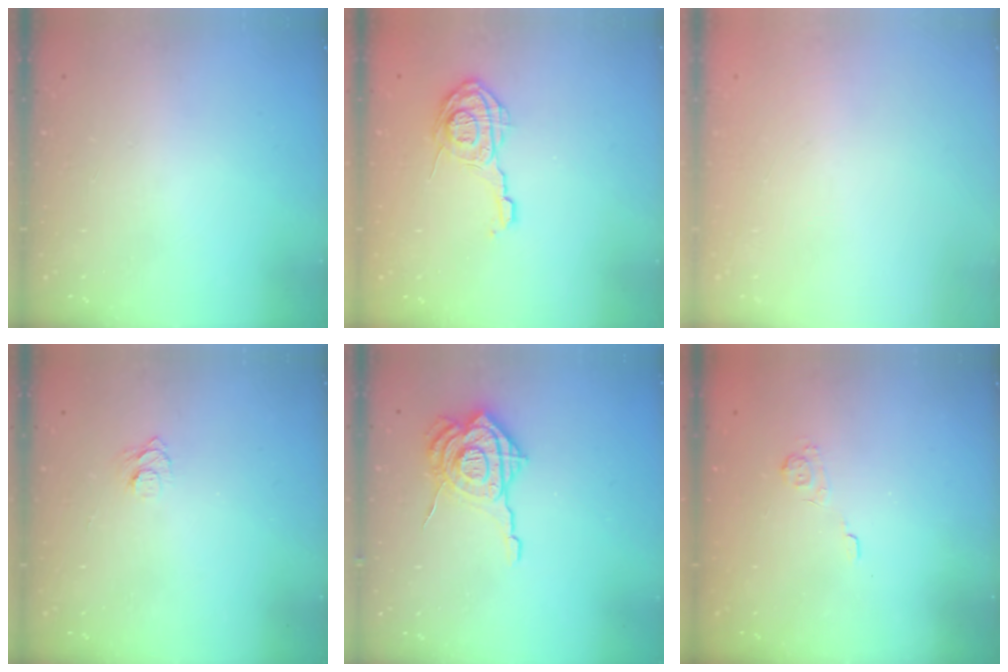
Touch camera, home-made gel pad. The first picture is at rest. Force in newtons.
{"total": 12.7, "press": 12.7, "slide": 1.0}
{"total": 2.7, "press": 2.6, "slide": 0.8}
{"total": 5.8, "press": 5.7, "slide": 0.7}
{"total": 16.2, "press": 16.1, "slide": 1.7}
{"total": 2.2, "press": 1.7, "slide": 1.4}